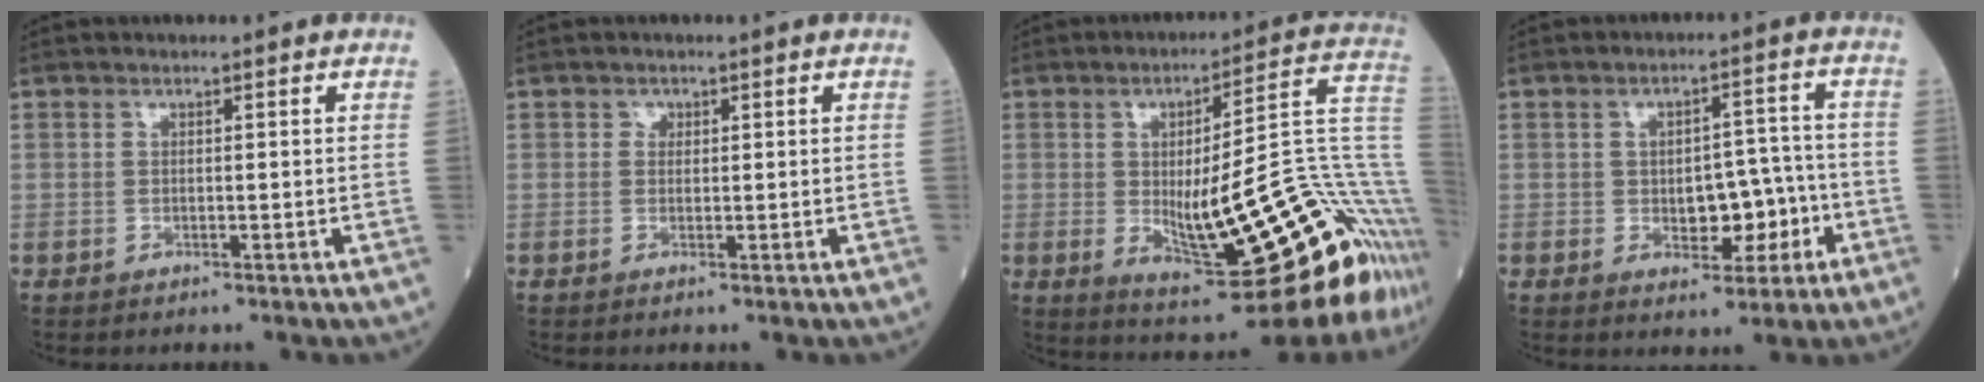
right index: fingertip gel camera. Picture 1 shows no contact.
{"total": 0.5, "force": [0.1, 0.5, 0.1], "torque": [-0.002, 0.002, 0.000]}
{"total": 24.5, "force": [-8.9, 2.9, 22.7], "torque": [-0.207, -0.003, -0.124]}
{"total": 6.7, "force": [-2.0, 3.4, 5.4], "torque": [-0.073, 0.016, -0.021]}